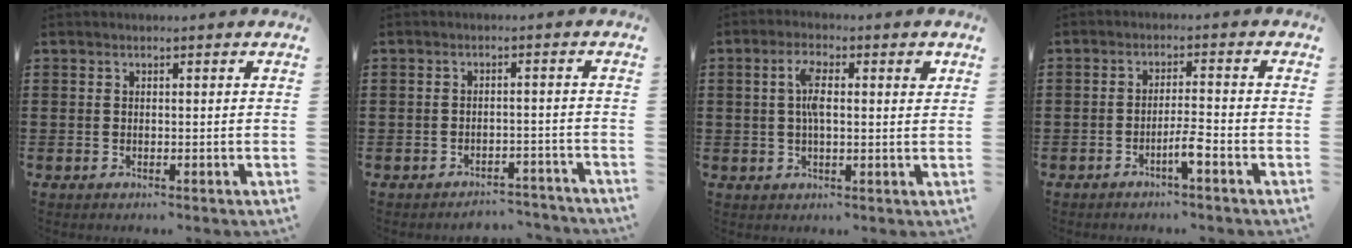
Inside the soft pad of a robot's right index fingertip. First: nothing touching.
{"total": 2.9, "force": [-2.9, 0.4, -0.1], "torque": [-0.005, 0.001, -0.063]}
{"total": 5.1, "force": [0.8, 1.7, 4.7], "torque": [-0.093, 0.009, 0.012]}
{"total": 3.6, "force": [-2.2, 0.2, 2.8], "torque": [-0.057, -0.002, -0.042]}